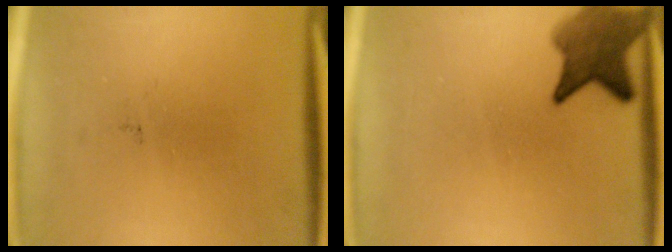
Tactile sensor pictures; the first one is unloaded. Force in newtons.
{"total": 6.6}